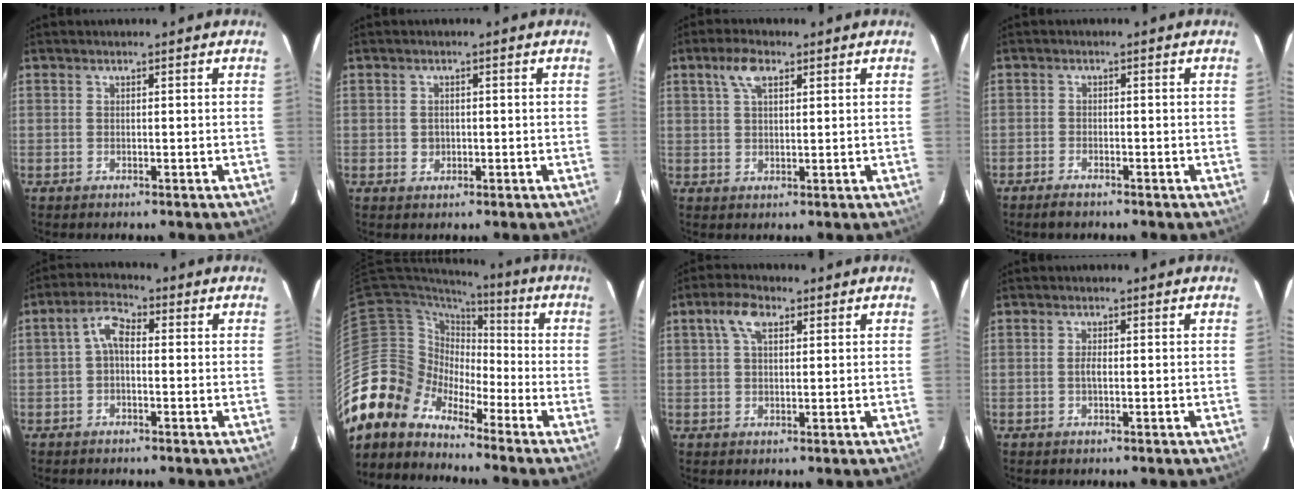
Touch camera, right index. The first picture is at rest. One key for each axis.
{"total": 1.7, "fx": -0.1, "fy": 1.6, "fz": 0.5, "tx": -0.007, "ty": 0.003, "tz": 0.000}
{"total": 4.1, "fx": 2.4, "fy": 1.6, "fz": 2.9, "tx": -0.056, "ty": 0.010, "tz": 0.044}
{"total": 2.2, "fx": -1.9, "fy": 0.8, "fz": 0.7, "tx": -0.028, "ty": -0.002, "tz": -0.037}
{"total": 3.4, "fx": -0.3, "fy": 1.7, "fz": 2.9, "tx": -0.060, "ty": 0.015, "tz": -0.006}
{"total": 11.7, "fx": -9.5, "fy": 6.8, "fz": 0.6, "tx": -0.027, "ty": 0.033, "tz": -0.200}
{"total": 4.4, "fx": 2.2, "fy": 2.1, "fz": 3.3, "tx": -0.063, "ty": 0.014, "tz": 0.040}
{"total": 0.7, "fx": -0.1, "fy": -0.1, "fz": 0.7, "tx": -0.016, "ty": -0.001, "tz": -0.004}